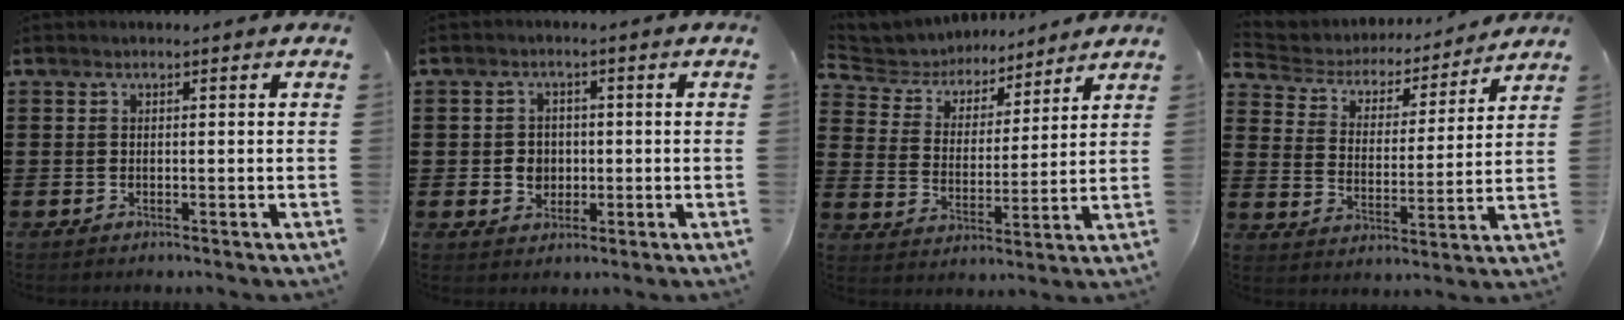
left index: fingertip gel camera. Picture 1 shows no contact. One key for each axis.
{"total": 3.4, "fx": -0.4, "fy": 3.2, "fz": 1.1, "tx": -0.028, "ty": 0.004, "tz": -0.013}
{"total": 4.9, "fx": 4.6, "fy": 1.5, "fz": 0.3, "tx": -0.038, "ty": -0.031, "tz": 0.077}
{"total": 4.1, "fx": 4.0, "fy": 1.1, "fz": 0.5, "tx": -0.037, "ty": -0.032, "tz": 0.060}